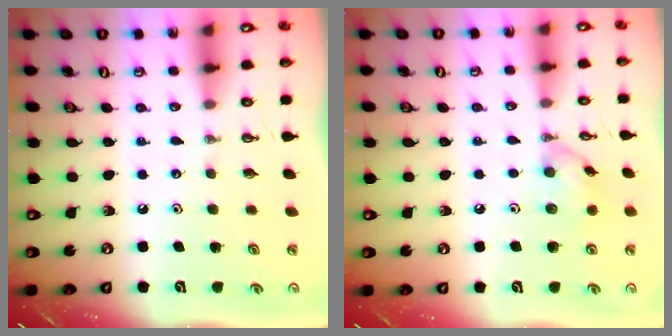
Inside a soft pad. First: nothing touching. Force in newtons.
{"total": 8.7, "press": 8.7, "slide": 0.8}